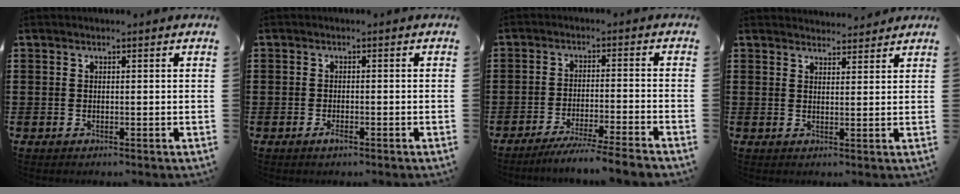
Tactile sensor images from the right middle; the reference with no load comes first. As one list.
[{"total": 1.3, "force": [-0.9, 0.5, 0.7], "torque": [-0.022, -0.007, -0.019]}, {"total": 4.9, "force": [-4.6, -0.4, 1.8], "torque": [-0.034, -0.012, -0.091]}, {"total": 2.6, "force": [2.5, 0.4, -0.2], "torque": [0.005, -0.005, 0.047]}]